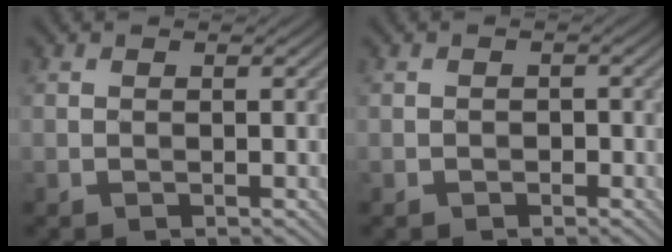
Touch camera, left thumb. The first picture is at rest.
{"total": 1.0, "force": [-0.4, 0.9, 0.3], "torque": [0.000, -0.003, -0.009]}